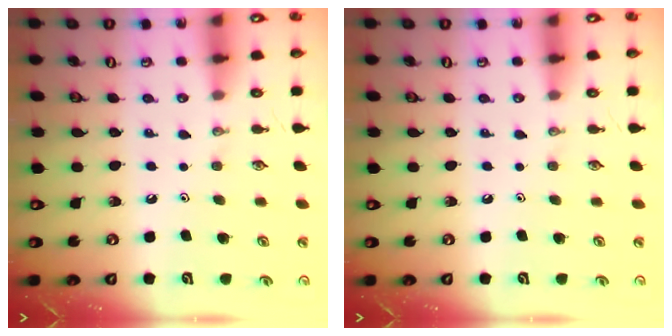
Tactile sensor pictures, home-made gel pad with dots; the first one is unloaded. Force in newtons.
{"total": 0.0}